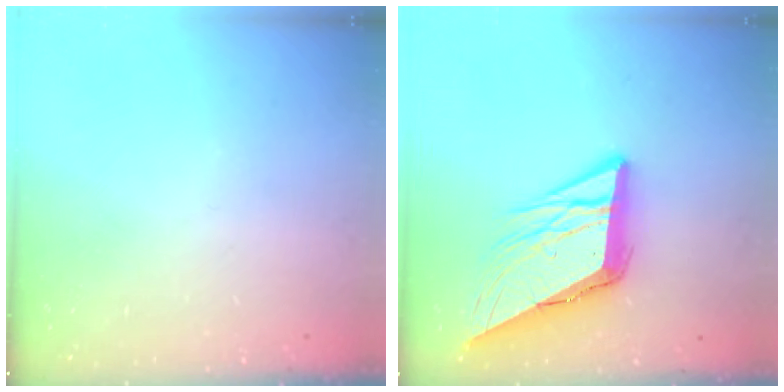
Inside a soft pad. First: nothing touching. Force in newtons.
{"total": 12.9, "press": 12.7, "slide": 2.0}